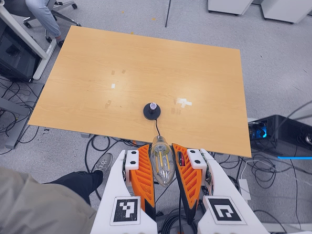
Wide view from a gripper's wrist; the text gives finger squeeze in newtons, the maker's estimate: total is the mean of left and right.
{"total": 19.6, "left": 22.0, "right": 17.2}